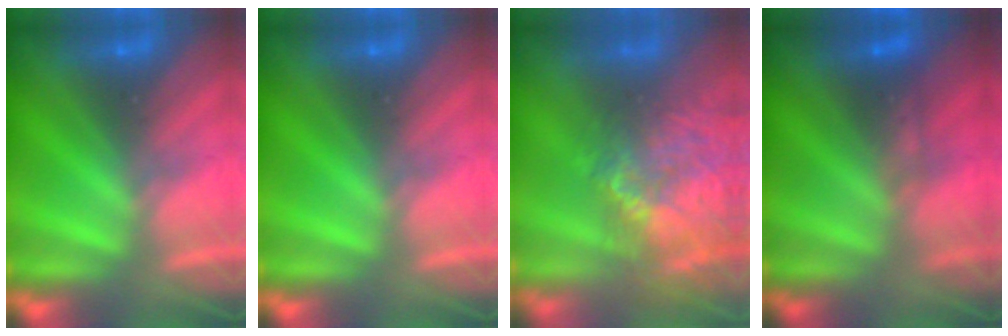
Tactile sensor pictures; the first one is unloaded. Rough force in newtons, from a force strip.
{"total": 0.0}
{"total": 8.7}
{"total": 2.3}